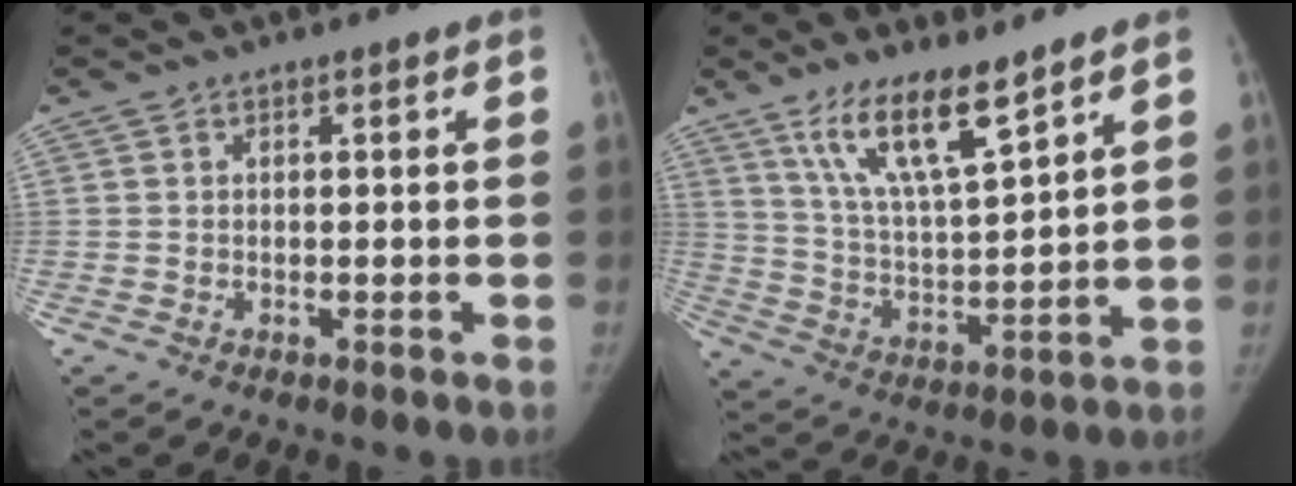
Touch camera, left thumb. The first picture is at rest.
{"total": 12.7, "force": [8.6, 2.8, 8.8], "torque": [-0.150, -0.052, 0.172]}